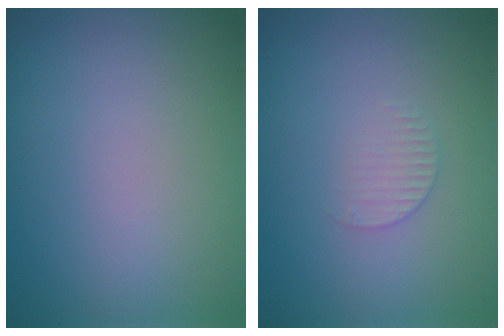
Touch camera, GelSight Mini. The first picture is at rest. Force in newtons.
{"total": 1.3, "press": 1.2, "slide": 0.4}